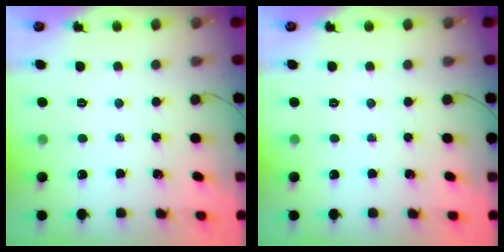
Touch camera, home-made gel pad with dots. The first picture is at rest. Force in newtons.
{"total": 0.0}